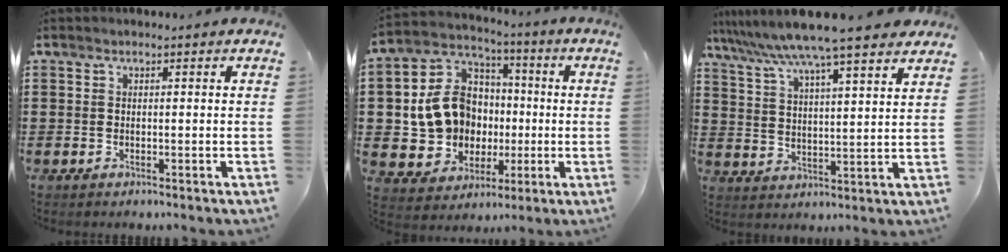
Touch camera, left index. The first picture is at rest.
{"total": 11.3, "force": [0.2, 10.2, 4.8], "torque": [-0.141, -0.005, 0.009]}
{"total": 8.1, "force": [7.1, -0.4, 3.9], "torque": [-0.103, -0.036, 0.118]}